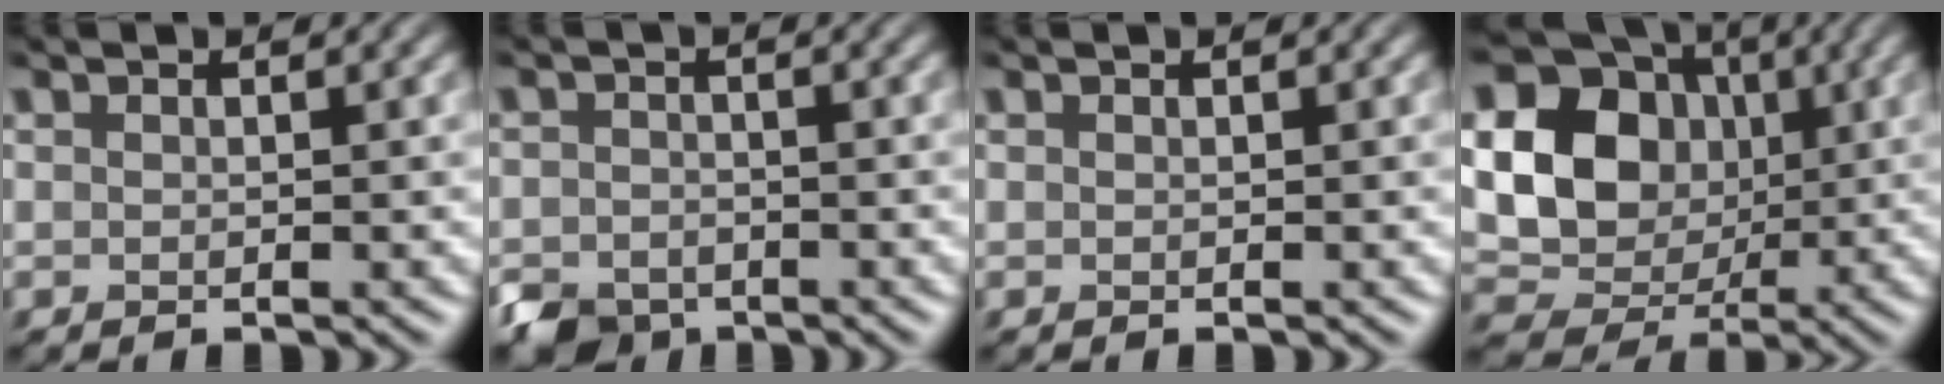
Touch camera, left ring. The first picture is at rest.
{"total": 2.8, "force": [-2.0, 1.9, 0.4], "torque": [-0.010, -0.008, -0.044]}
{"total": 0.0}
{"total": 13.9, "force": [0.7, 11.4, 8.0], "torque": [-0.158, 0.019, -0.006]}